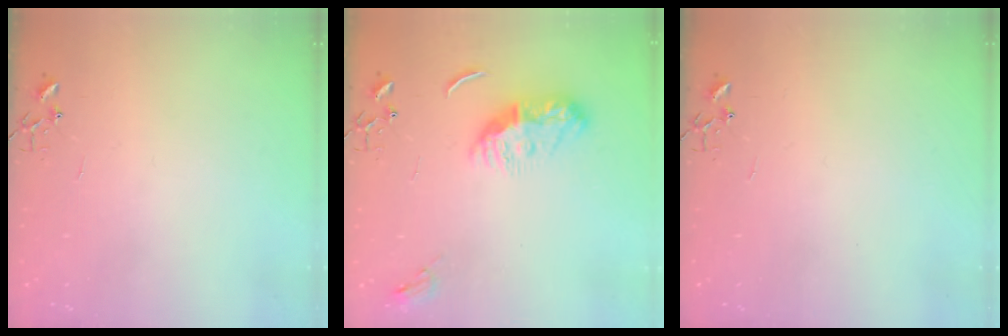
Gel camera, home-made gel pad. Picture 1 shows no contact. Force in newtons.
{"total": 11.6, "press": 11.6, "slide": 0.3}
{"total": 0.0}